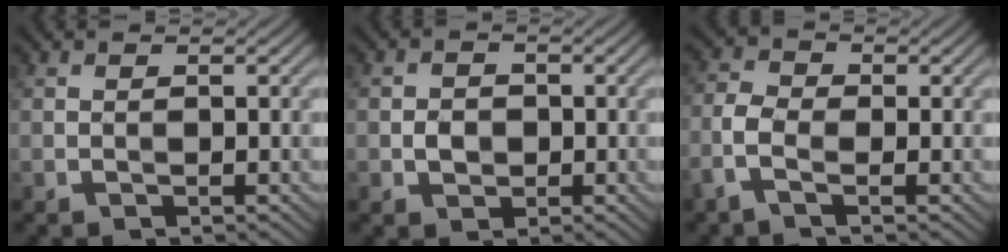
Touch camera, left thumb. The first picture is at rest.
{"total": 2.2, "force": [-0.5, 1.9, 1.1], "torque": [-0.024, -0.002, -0.014]}
{"total": 3.7, "force": [-1.6, 1.9, 2.7], "torque": [-0.074, 0.008, -0.043]}